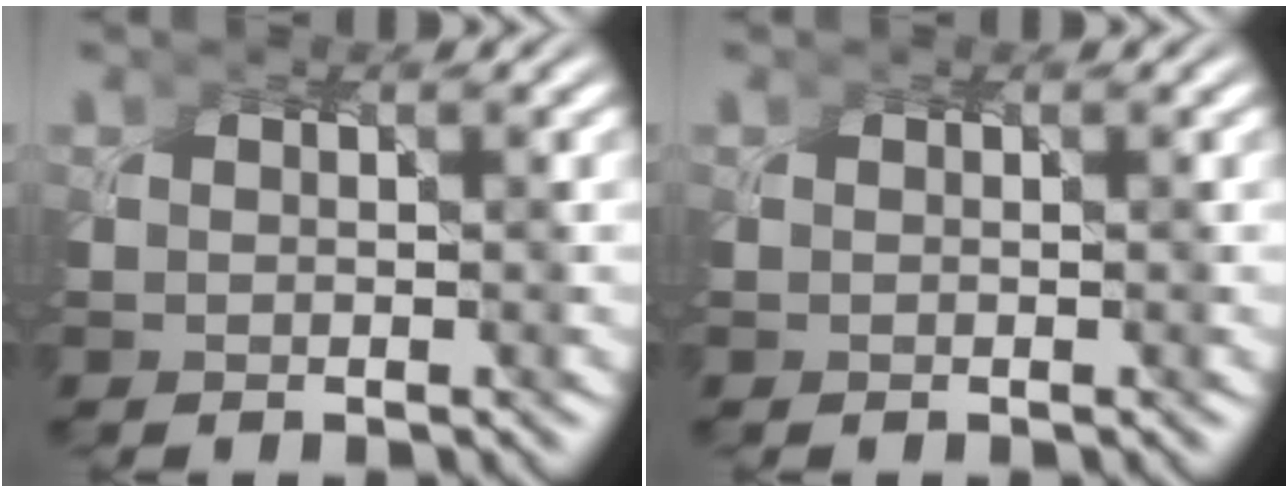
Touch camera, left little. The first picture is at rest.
{"total": 0.0}